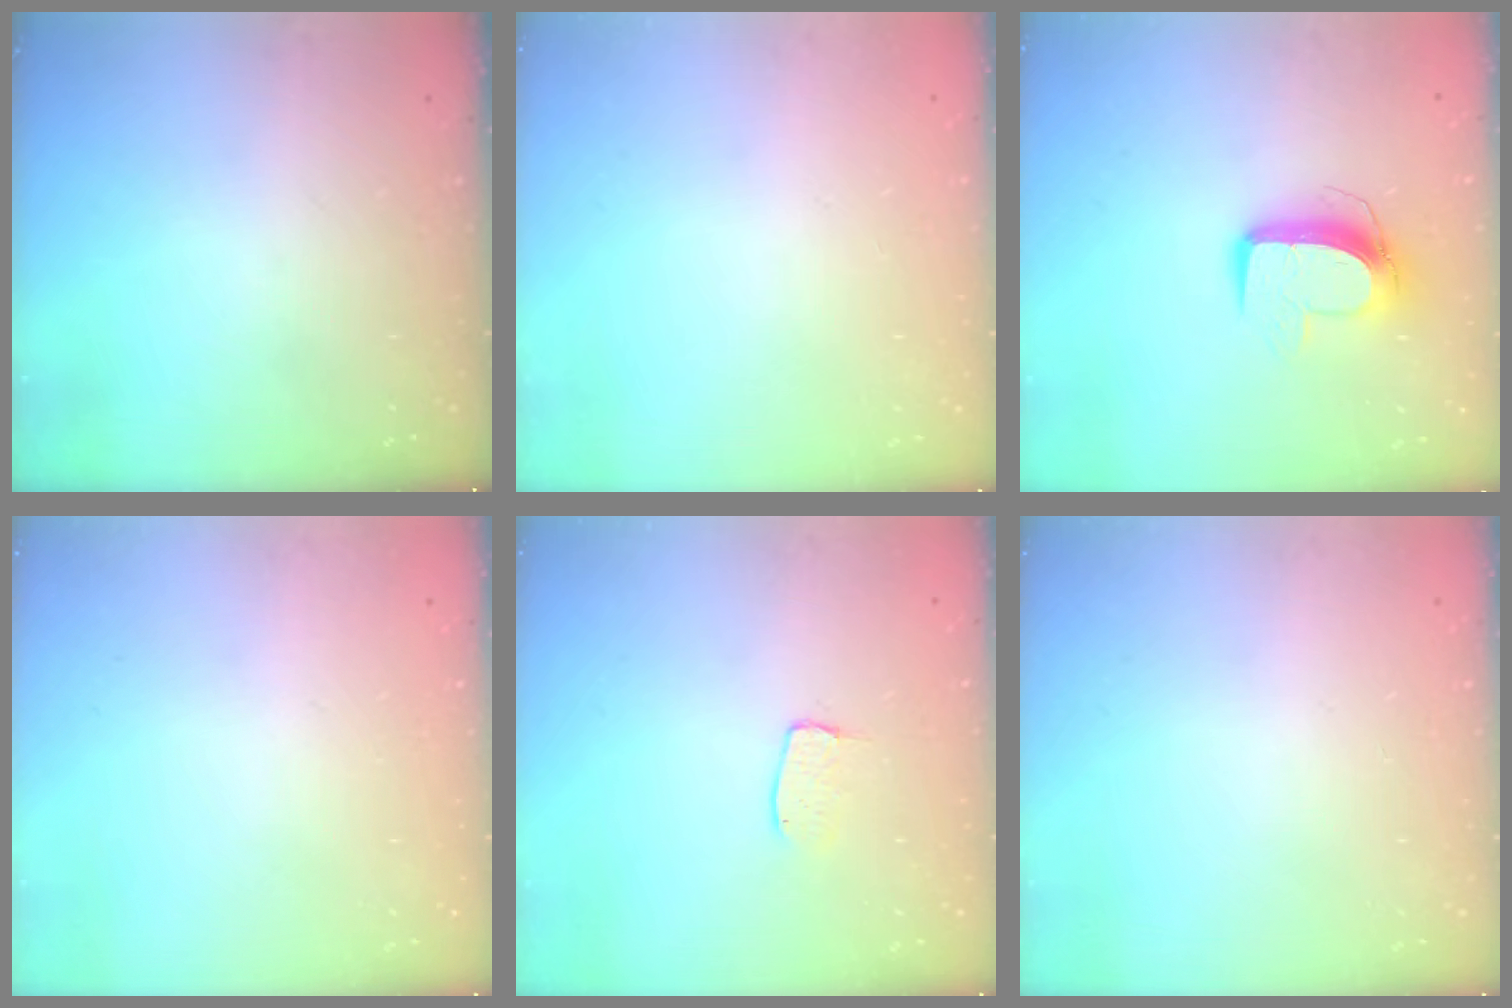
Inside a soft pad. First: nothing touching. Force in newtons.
{"total": 0.0}
{"total": 10.2, "press": 10.2, "slide": 0.6}
{"total": 0.0}
{"total": 4.8, "press": 4.8, "slide": 0.3}
{"total": 0.0}